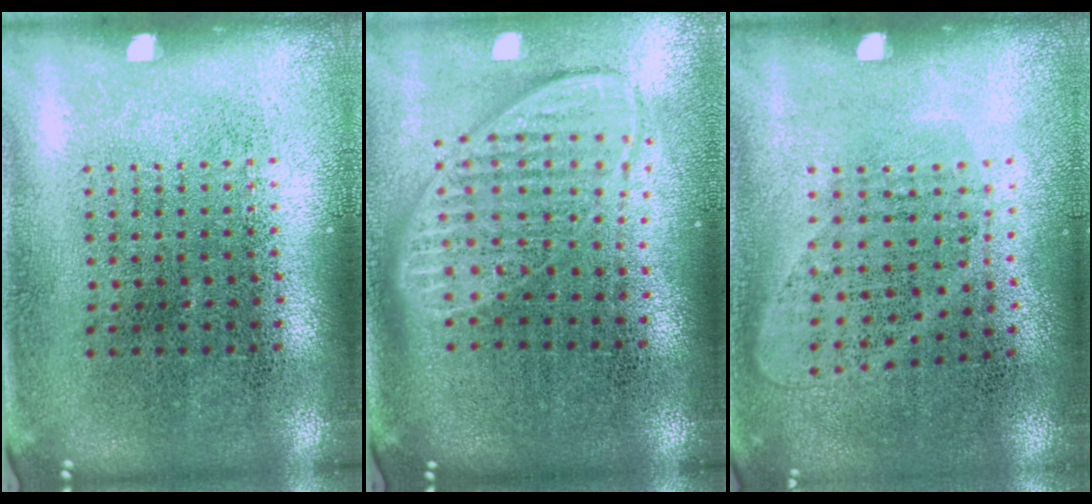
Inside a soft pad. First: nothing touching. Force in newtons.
{"total": 1.9, "press": 1.5, "slide": 1.2}
{"total": 1.0, "press": 0.8, "slide": 0.5}